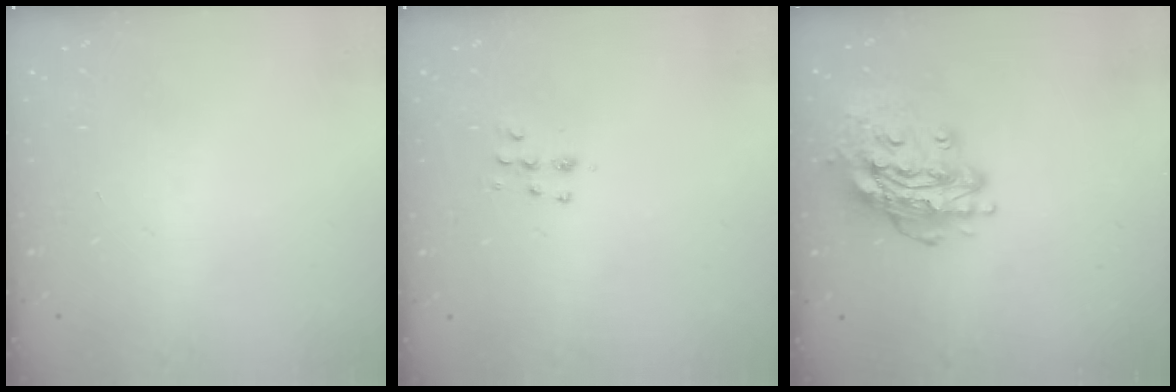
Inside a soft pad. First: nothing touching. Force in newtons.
{"total": 5.2, "press": 5.1, "slide": 1.0}
{"total": 15.5, "press": 15.5, "slide": 1.5}